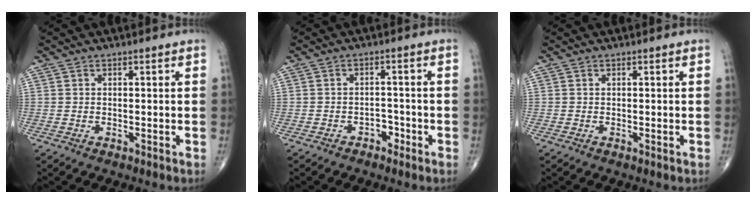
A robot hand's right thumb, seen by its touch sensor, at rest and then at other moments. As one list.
[{"total": 2.4, "force": [-1.5, 1.6, 1.0], "torque": [-0.003, 0.012, -0.024]}, {"total": 0.0}]